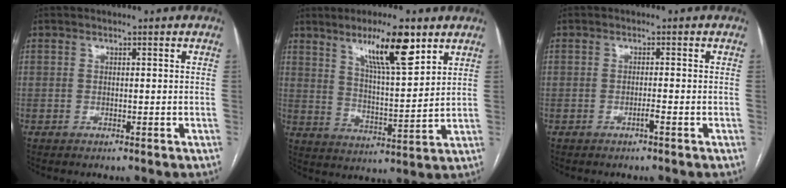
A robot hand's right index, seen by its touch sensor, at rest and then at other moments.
{"total": 11.7, "force": [7.3, 1.8, 9.0], "torque": [-0.153, -0.003, 0.125]}
{"total": 1.1, "force": [-0.6, -0.2, 0.8], "torque": [-0.015, 0.000, -0.011]}